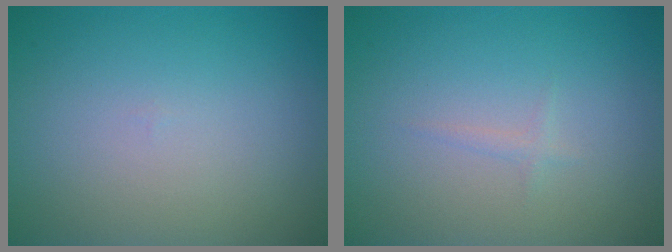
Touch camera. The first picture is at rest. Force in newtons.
{"total": 0.7, "press": 0.6, "slide": 0.1}